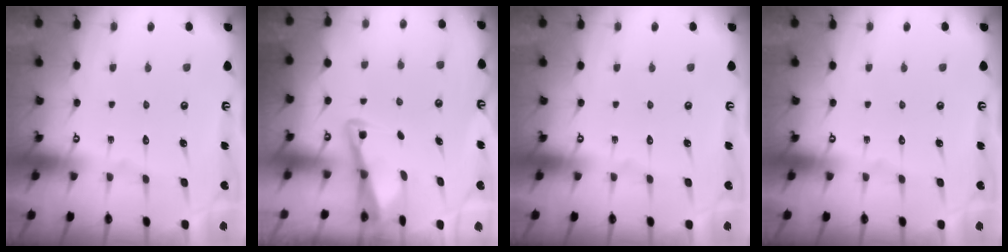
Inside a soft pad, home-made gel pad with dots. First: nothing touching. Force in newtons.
{"total": 2.8, "press": 2.8, "slide": 0.4}
{"total": 0.0}
{"total": 0.0}